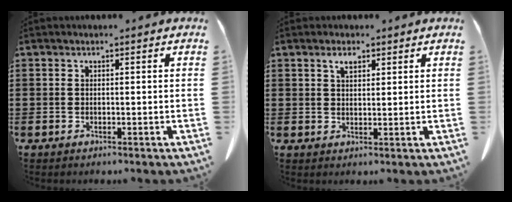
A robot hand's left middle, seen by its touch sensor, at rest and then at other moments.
{"total": 2.3, "force": [1.6, 0.9, 1.4], "torque": [-0.023, 0.000, 0.028]}